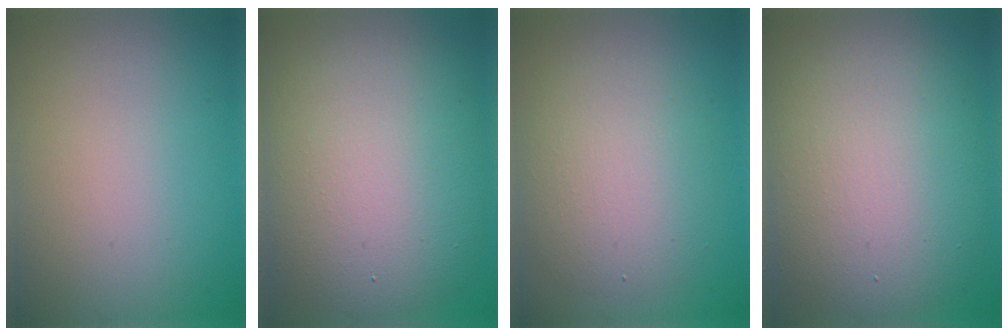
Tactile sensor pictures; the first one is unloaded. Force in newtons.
{"total": 11.4, "press": 11.4, "slide": 1.0}
{"total": 4.8, "press": 4.8, "slide": 0.2}
{"total": 11.0, "press": 11.0, "slide": 0.2}